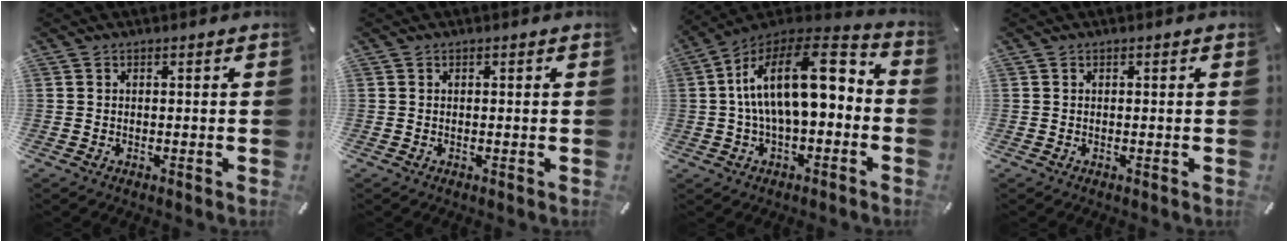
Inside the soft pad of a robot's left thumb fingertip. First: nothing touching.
{"total": 0.0}
{"total": 18.7, "force": [2.0, 9.7, 15.9], "torque": [-0.286, -0.002, 0.030]}
{"total": 0.0}